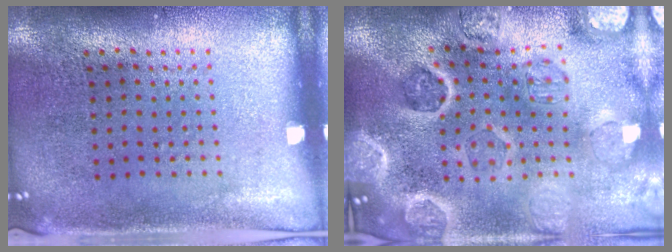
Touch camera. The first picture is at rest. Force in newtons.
{"total": 4.3, "press": 3.9, "slide": 1.6}